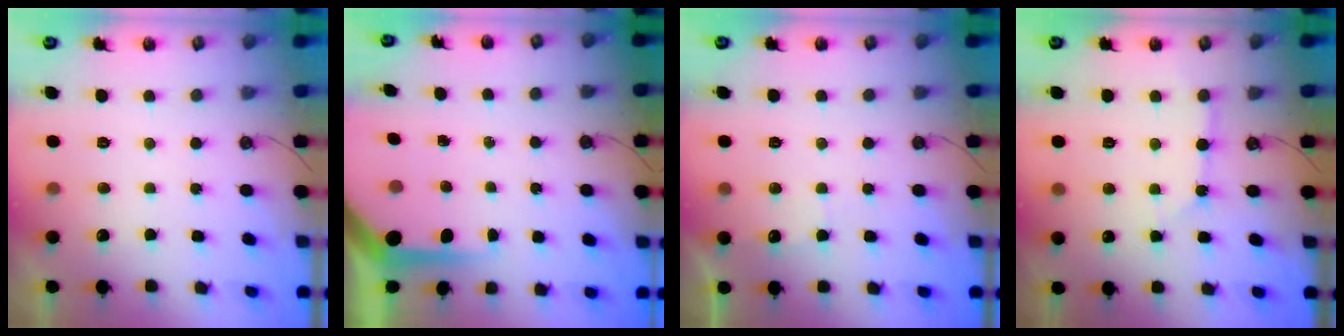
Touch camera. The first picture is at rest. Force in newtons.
{"total": 6.2, "press": 6.2, "slide": 0.6}
{"total": 3.3, "press": 3.2, "slide": 0.6}
{"total": 2.7, "press": 2.7, "slide": 0.4}